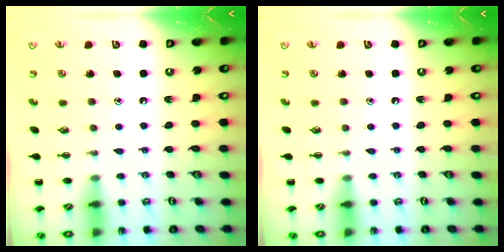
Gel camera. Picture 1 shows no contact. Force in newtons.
{"total": 0.0}